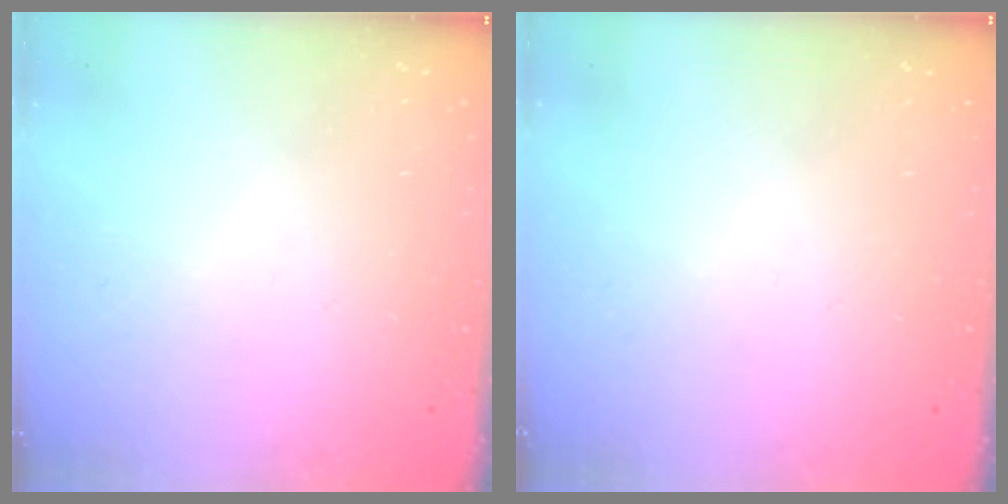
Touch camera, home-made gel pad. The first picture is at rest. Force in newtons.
{"total": 0.0}